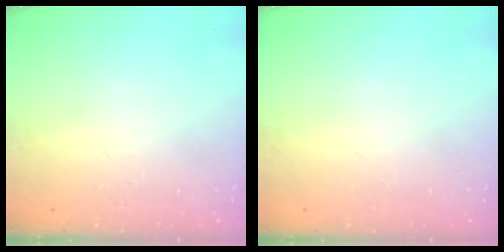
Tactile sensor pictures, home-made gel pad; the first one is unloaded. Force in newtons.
{"total": 0.0}